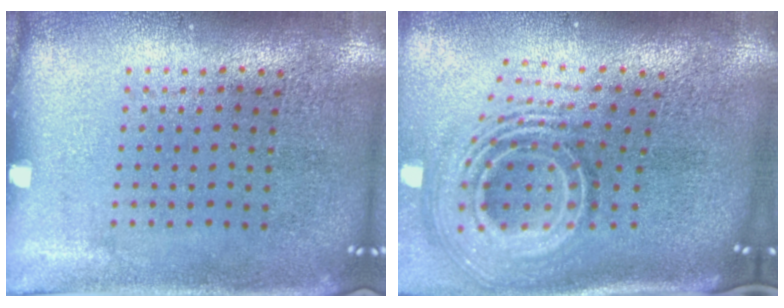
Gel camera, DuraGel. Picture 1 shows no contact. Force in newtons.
{"total": 3.0, "press": 1.9, "slide": 2.3}